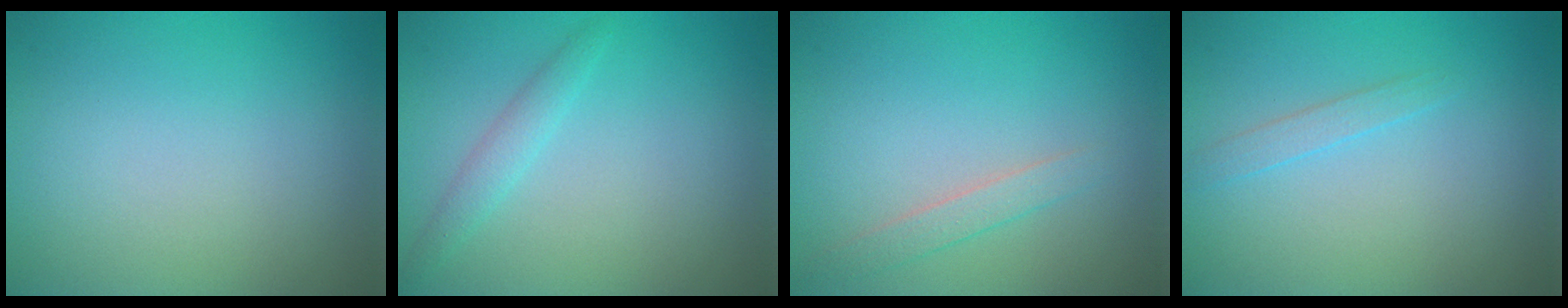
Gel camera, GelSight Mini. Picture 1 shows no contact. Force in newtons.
{"total": 1.4, "press": 1.4, "slide": 0.1}
{"total": 1.3, "press": 1.3, "slide": 0.1}
{"total": 1.1, "press": 1.1, "slide": 0.0}